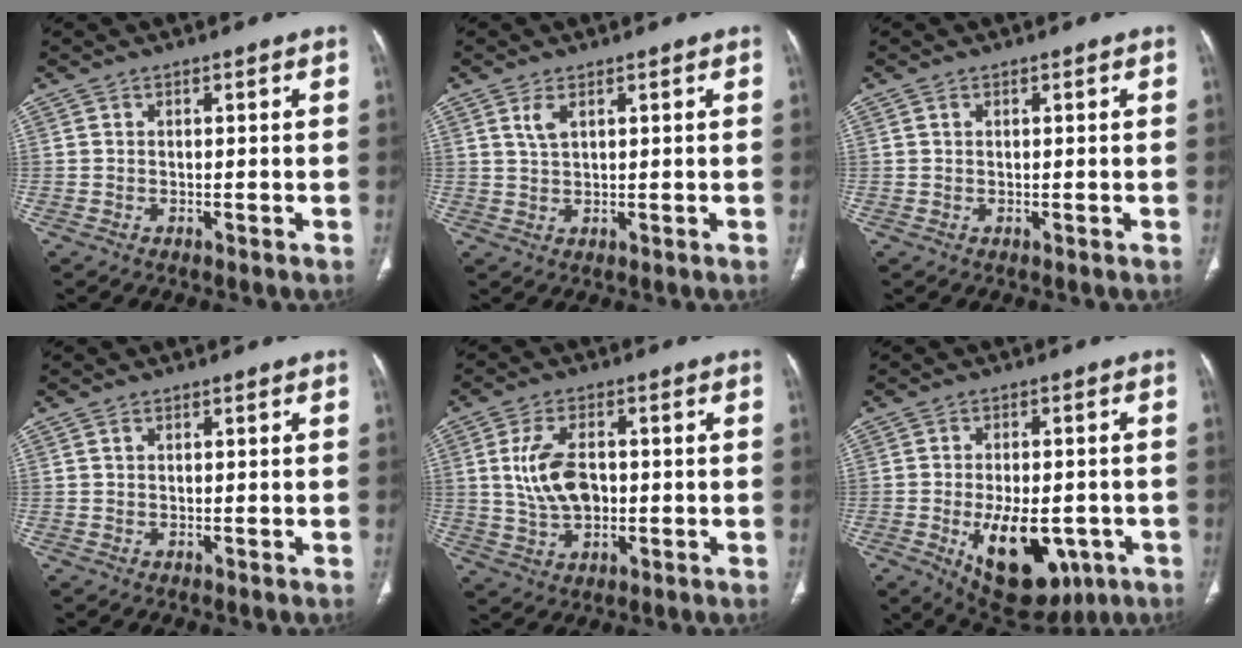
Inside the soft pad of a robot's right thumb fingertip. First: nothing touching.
{"total": 2.7, "force": [1.4, 1.2, 2.0], "torque": [-0.045, -0.003, 0.036]}
{"total": 0.6, "force": [0.3, 0.4, 0.3], "torque": [-0.008, 0.003, 0.006]}
{"total": 0.8, "force": [0.4, 0.5, 0.4], "torque": [-0.008, 0.002, 0.007]}
{"total": 9.6, "force": [0.6, 5.9, 7.6], "torque": [-0.138, 0.003, 0.019]}
{"total": 16.3, "force": [-5.5, 9.0, 12.5], "torque": [-0.167, 0.003, -0.058]}